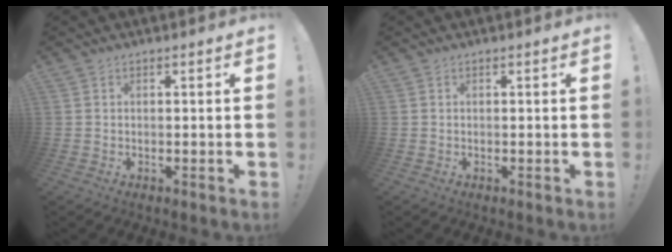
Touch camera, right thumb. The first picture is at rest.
{"total": 0.0}